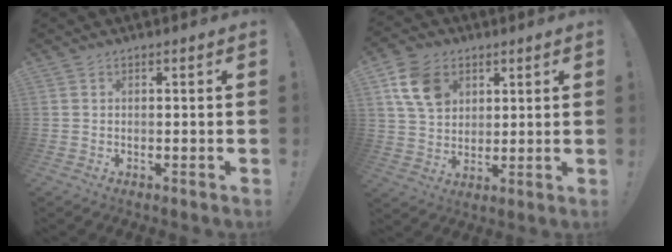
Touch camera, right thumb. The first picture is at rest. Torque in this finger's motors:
{"motor_torque": [0.10, 0.26, 0.81, 0.50, 0.14]}